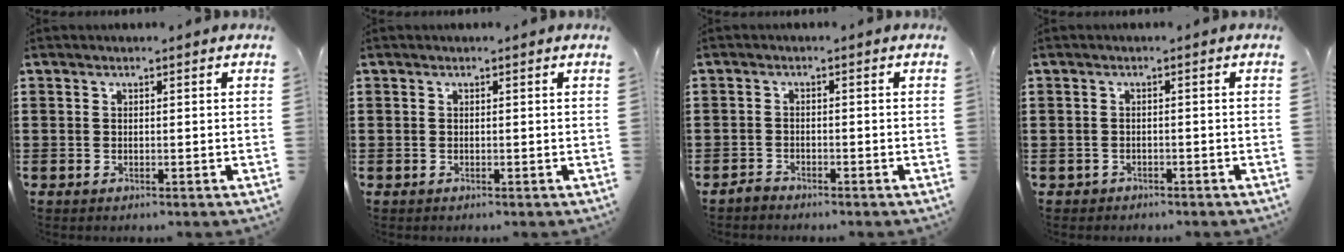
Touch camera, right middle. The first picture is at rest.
{"total": 0.0}
{"total": 1.5, "force": [-1.4, 0.5, 0.3], "torque": [-0.010, 0.002, -0.030]}
{"total": 1.0, "force": [-0.9, 0.4, 0.0], "torque": [-0.002, 0.002, -0.022]}